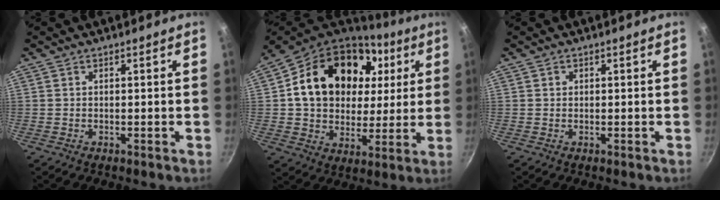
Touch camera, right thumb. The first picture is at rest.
{"total": 24.5, "force": [6.7, 18.2, 15.0], "torque": [-0.243, 0.012, 0.115]}
{"total": 0.5, "force": [0.2, 0.5, 0.0], "torque": [0.004, 0.002, 0.002]}